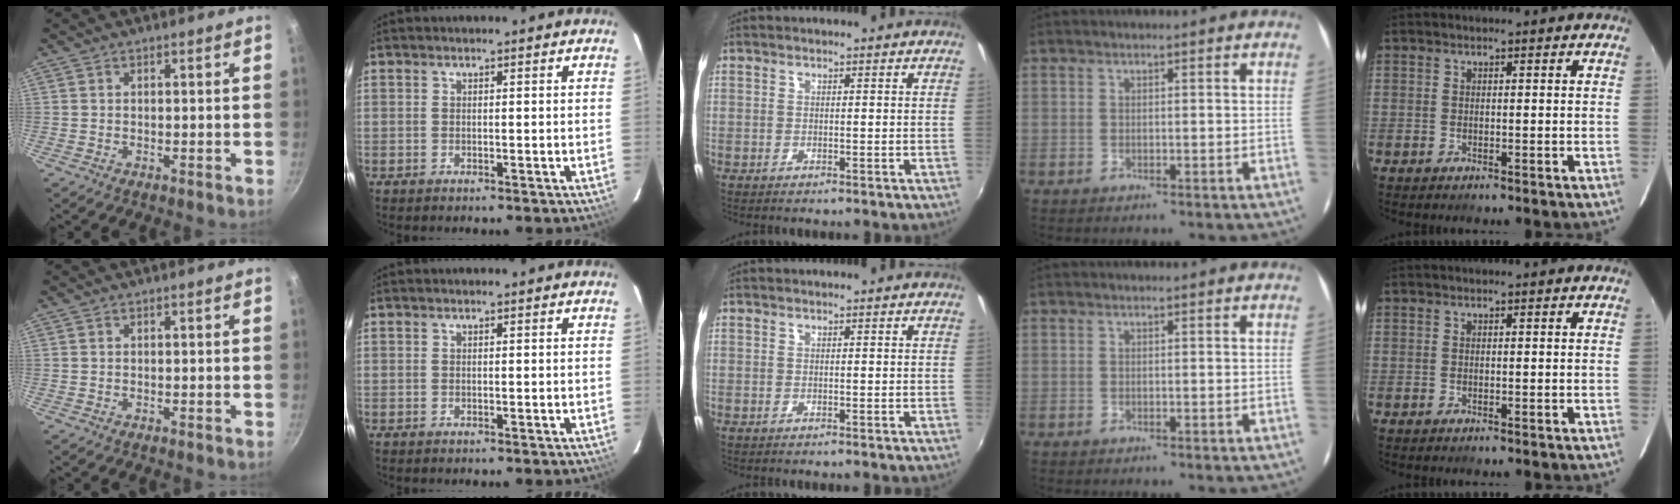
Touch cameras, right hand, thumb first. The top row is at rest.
{}